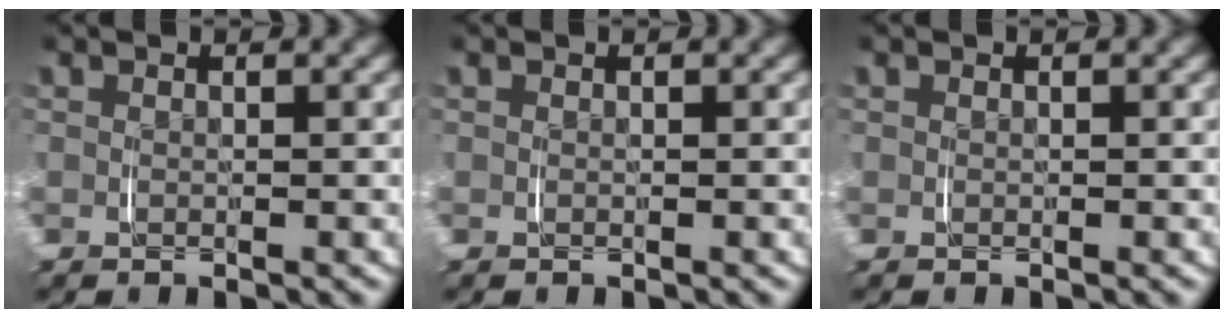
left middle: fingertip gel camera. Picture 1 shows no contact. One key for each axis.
{"total": 0.0}
{"total": 0.0}